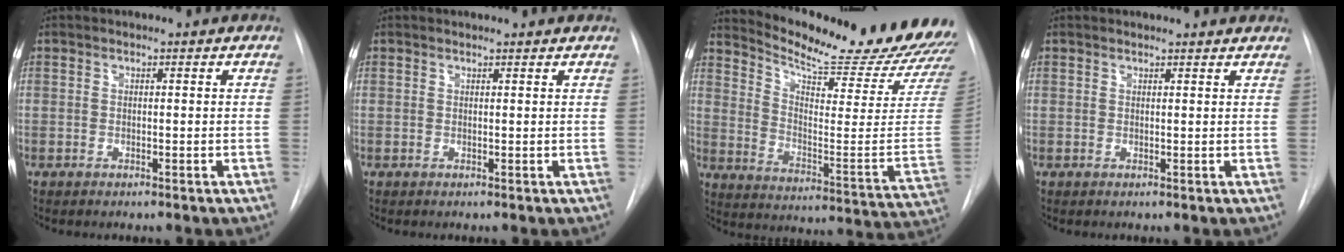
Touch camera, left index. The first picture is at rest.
{"total": 1.9, "force": [1.9, 0.2, 0.3], "torque": [-0.011, 0.012, 0.021]}
{"total": 24.4, "force": [22.8, 1.9, 8.5], "torque": [-0.137, -0.113, 0.298]}
{"total": 4.3, "force": [4.2, 0.6, 0.7], "torque": [-0.010, 0.010, 0.037]}